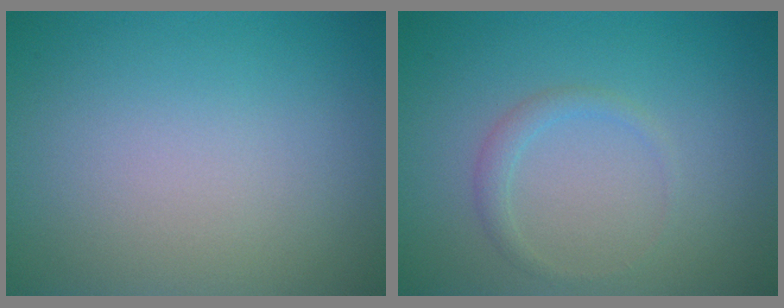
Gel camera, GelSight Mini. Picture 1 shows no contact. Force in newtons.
{"total": 1.2, "press": 1.2, "slide": 0.0}